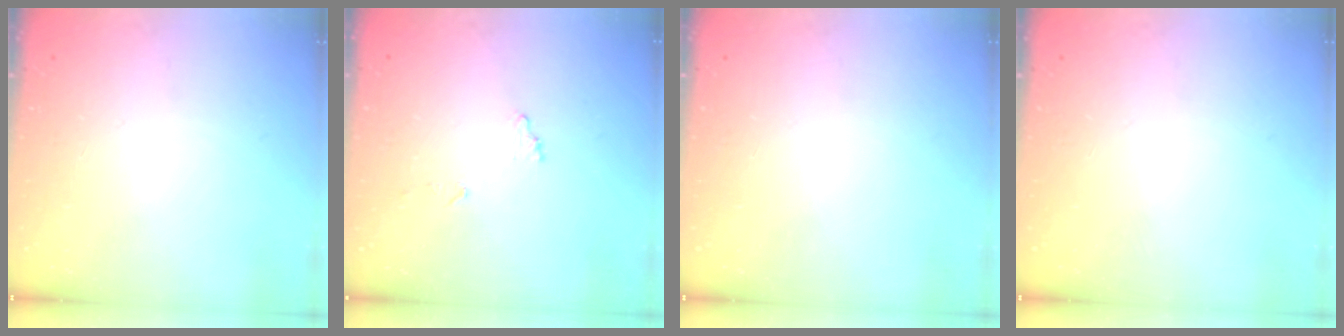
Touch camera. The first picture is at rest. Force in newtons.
{"total": 6.2, "press": 6.2, "slide": 0.3}
{"total": 0.0}
{"total": 0.0}